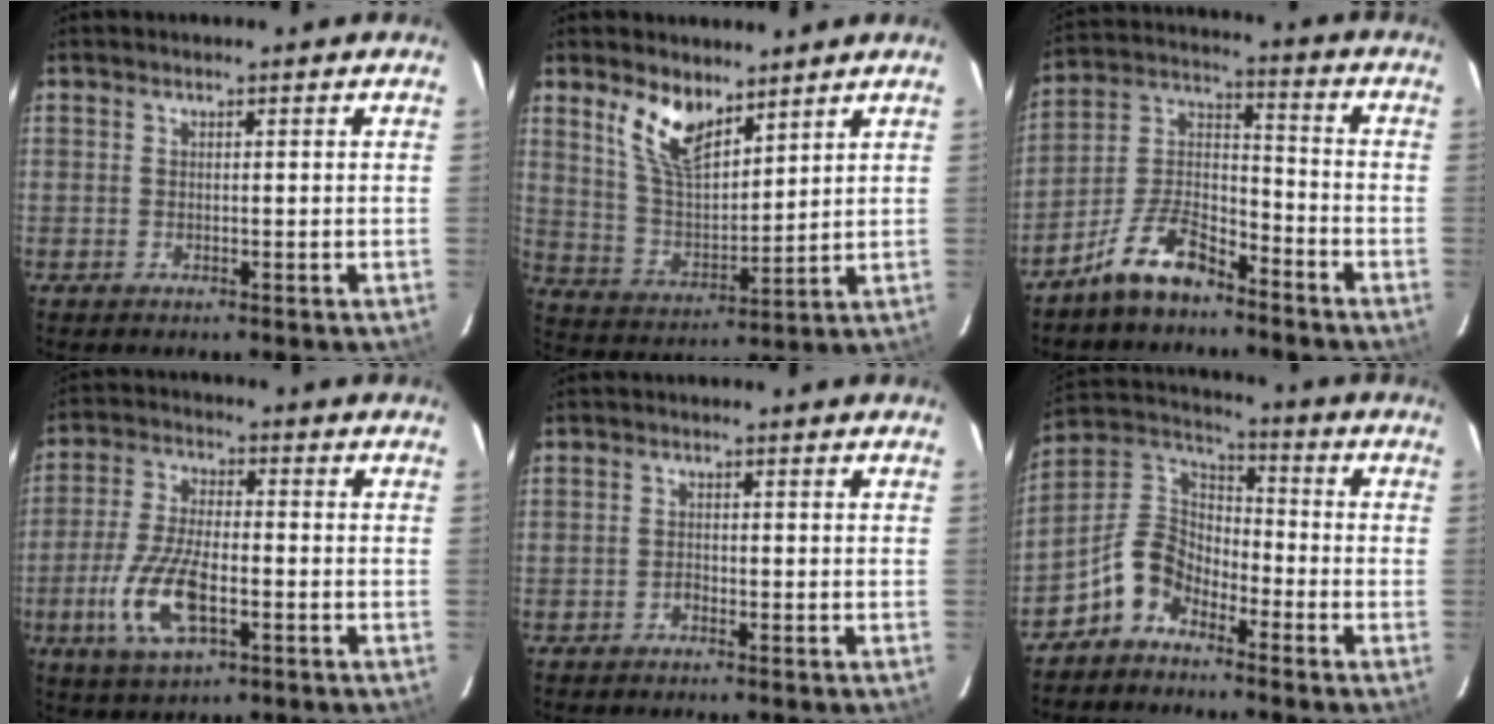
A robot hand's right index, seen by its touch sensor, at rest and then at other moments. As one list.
[{"total": 10.1, "force": [6.7, 4.2, 6.3], "torque": [-0.123, 0.004, 0.137]}, {"total": 10.8, "force": [-7.9, 4.3, 6.1], "torque": [-0.134, 0.033, -0.151]}, {"total": 11.9, "force": [-4.2, 4.7, 10.1], "torque": [-0.218, -0.007, -0.078]}, {"total": 1.0, "force": [-0.9, 0.4, 0.2], "torque": [-0.004, 0.003, -0.019]}, {"total": 9.1, "force": [-6.1, 5.3, 4.2], "torque": [-0.093, 0.034, -0.134]}]